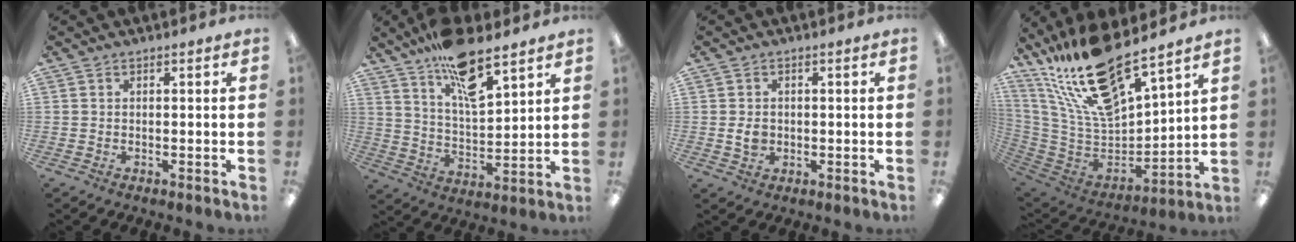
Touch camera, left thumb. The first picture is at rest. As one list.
[{"total": 14.0, "force": [10.2, 4.4, 8.4], "torque": [-0.142, -0.055, 0.176]}, {"total": 3.5, "force": [-0.2, 2.7, 2.2], "torque": [-0.041, 0.006, -0.002]}, {"total": 22.7, "force": [18.0, 6.3, 12.2], "torque": [-0.238, -0.124, 0.312]}]